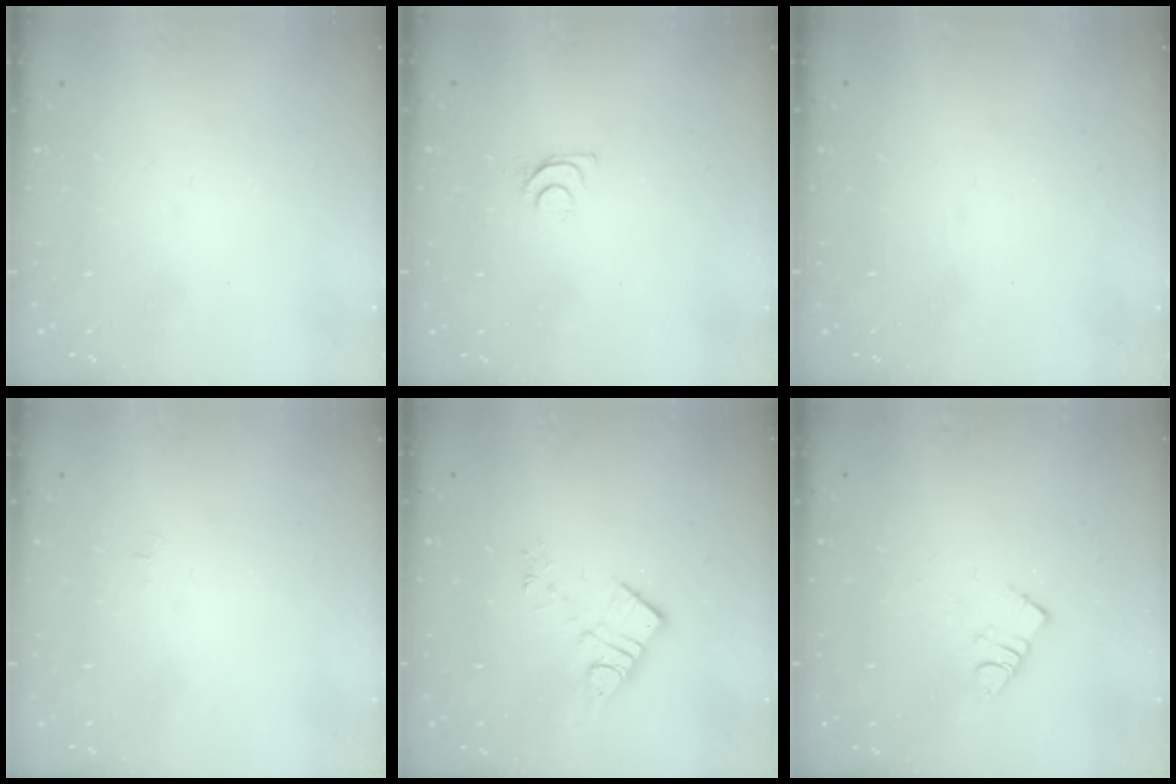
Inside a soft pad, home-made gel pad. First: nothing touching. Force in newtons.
{"total": 4.3, "press": 4.2, "slide": 0.5}
{"total": 0.0}
{"total": 3.1, "press": 3.1, "slide": 0.5}
{"total": 7.9, "press": 7.9, "slide": 0.4}
{"total": 3.9, "press": 3.9, "slide": 0.3}